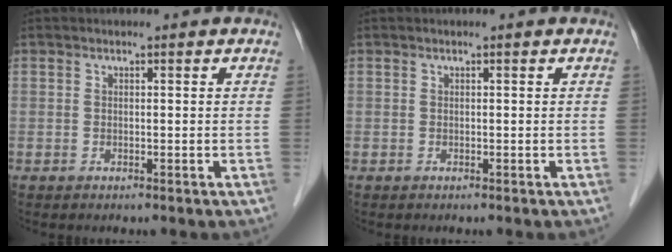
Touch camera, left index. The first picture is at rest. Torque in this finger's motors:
{"motor_torque": [0.27, 0.01, 0.04, 0.01]}